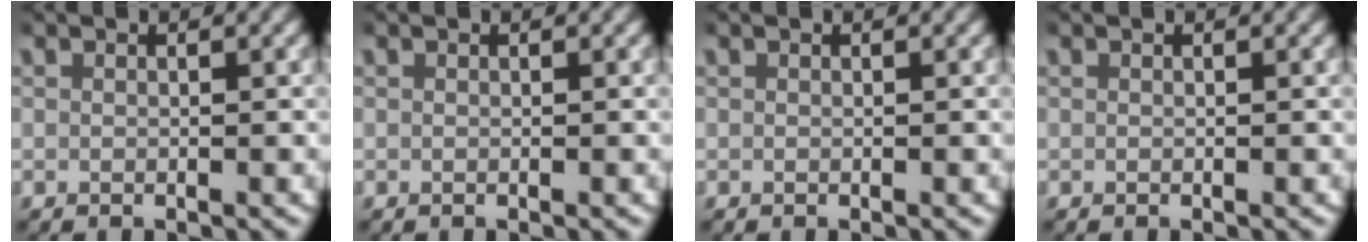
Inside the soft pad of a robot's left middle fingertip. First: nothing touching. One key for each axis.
{"total": 0.0}
{"total": 0.0}
{"total": 0.0}